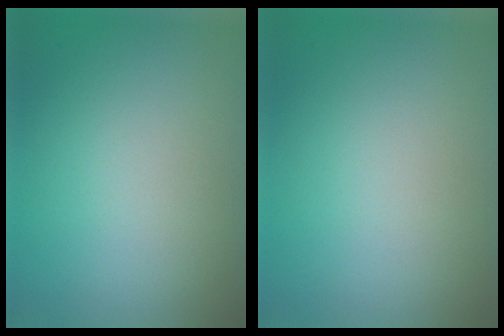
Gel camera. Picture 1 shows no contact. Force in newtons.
{"total": 0.0}